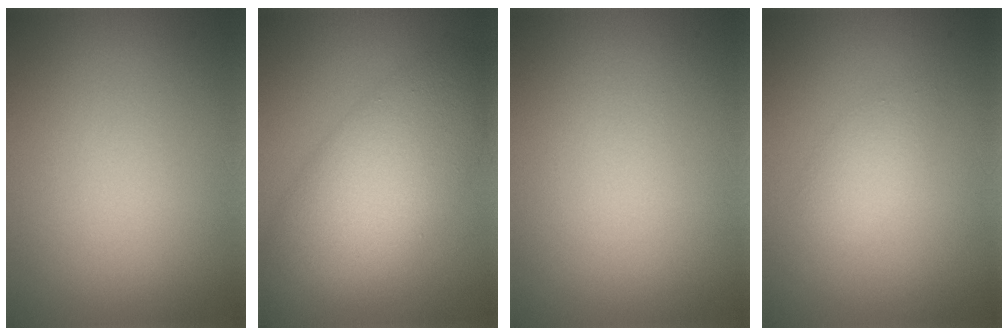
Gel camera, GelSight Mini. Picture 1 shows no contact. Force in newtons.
{"total": 8.5, "press": 8.5, "slide": 0.2}
{"total": 0.0}
{"total": 1.6, "press": 1.6, "slide": 0.1}